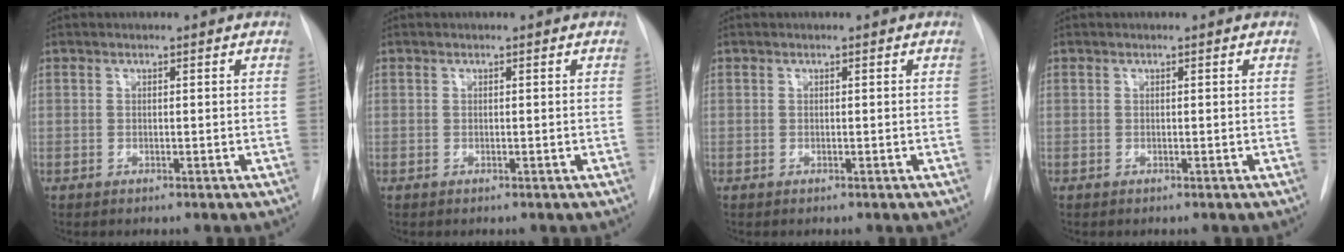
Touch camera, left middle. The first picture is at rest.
{"total": 0.0}
{"total": 0.0}
{"total": 0.0}